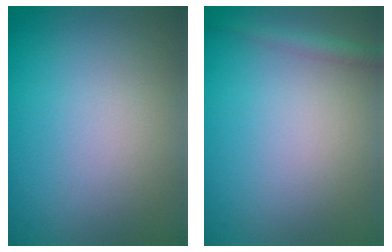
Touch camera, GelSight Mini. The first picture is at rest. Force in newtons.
{"total": 1.5, "press": 1.5, "slide": 0.1}